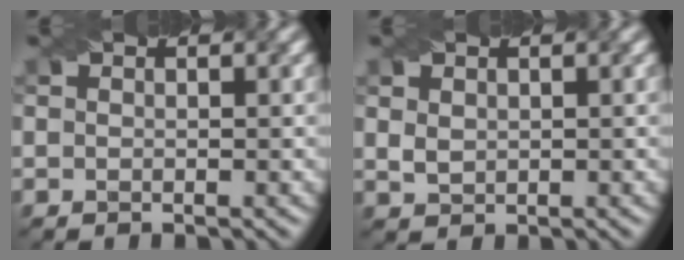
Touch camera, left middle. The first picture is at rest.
{"total": 1.4, "force": [0.5, 1.1, 0.7], "torque": [-0.017, 0.000, 0.014]}